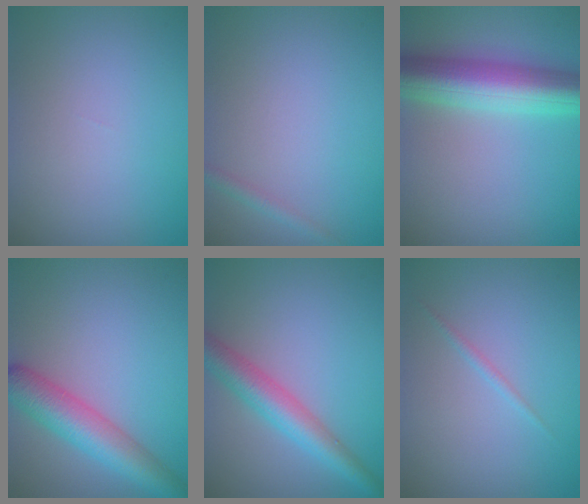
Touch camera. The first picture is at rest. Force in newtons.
{"total": 1.1, "press": 1.1, "slide": 0.1}
{"total": 8.6, "press": 8.6, "slide": 0.3}
{"total": 5.7, "press": 5.7, "slide": 0.2}
{"total": 4.4, "press": 4.4, "slide": 0.1}
{"total": 0.6, "press": 0.6, "slide": 0.1}